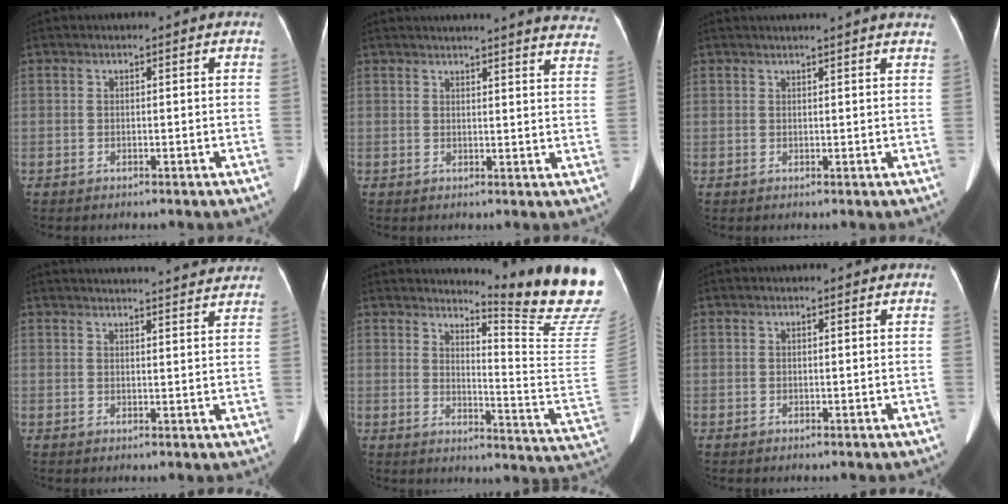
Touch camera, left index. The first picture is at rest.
{"total": 19.4, "force": [18.5, 1.4, 5.8], "torque": [-0.063, -0.059, 0.191]}
{"total": 10.2, "force": [9.4, 0.1, 3.9], "torque": [-0.052, 0.011, 0.096]}
{"total": 17.6, "force": [17.0, 1.7, 4.5], "torque": [-0.054, 0.008, 0.203]}
{"total": 16.3, "force": [14.8, -1.7, 6.5], "torque": [-0.094, -0.130, 0.173]}
{"total": 0.0}